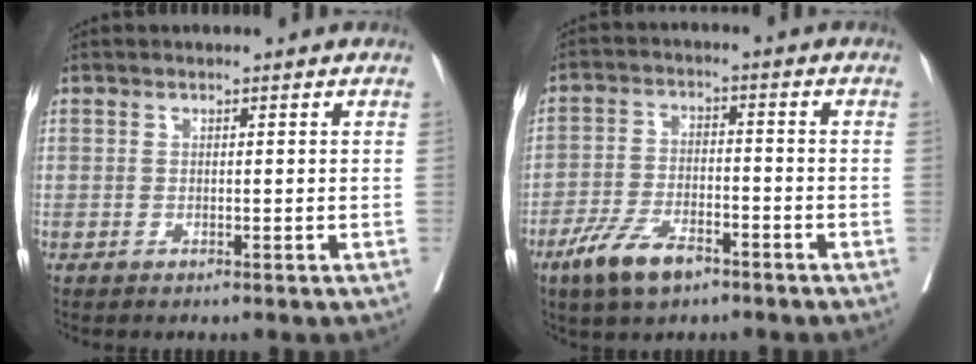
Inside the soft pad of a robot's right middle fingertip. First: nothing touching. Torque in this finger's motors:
{"motor_torque": [0.67, -0.54, 0.16, 0.04]}